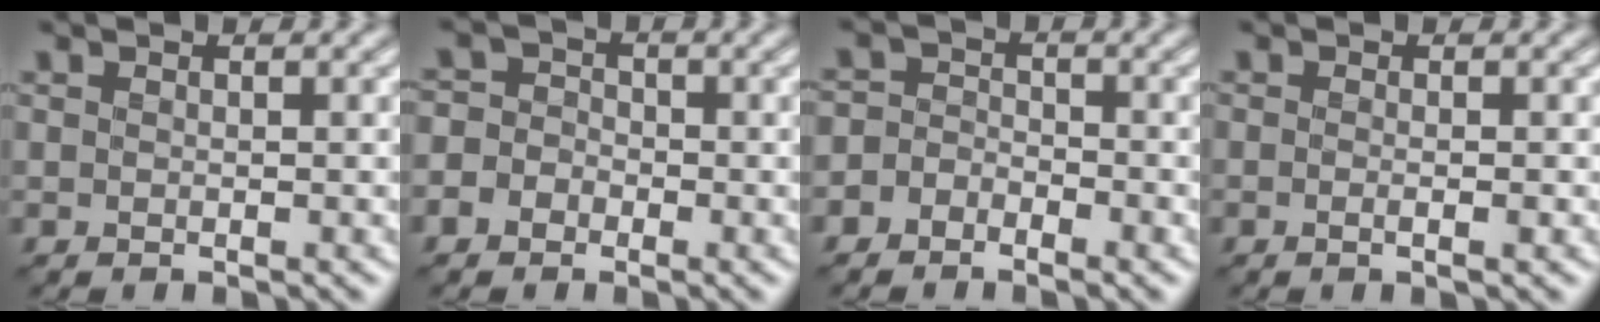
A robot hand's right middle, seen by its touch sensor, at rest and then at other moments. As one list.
[{"total": 3.3, "force": [-1.4, 2.9, 0.9], "torque": [0.005, 0.010, -0.042]}, {"total": 2.4, "force": [-1.4, 1.8, 0.8], "torque": [0.010, 0.009, -0.036]}, {"total": 1.5, "force": [-0.1, 0.6, 1.4], "torque": [-0.002, -0.011, -0.013]}]